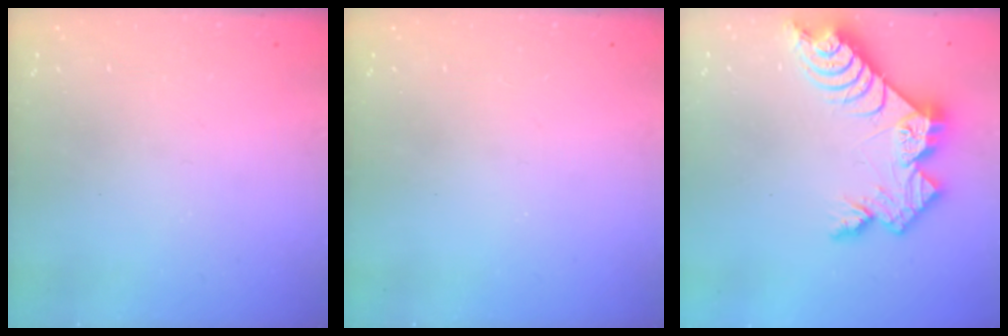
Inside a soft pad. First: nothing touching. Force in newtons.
{"total": 0.0}
{"total": 11.2, "press": 11.2, "slide": 0.8}